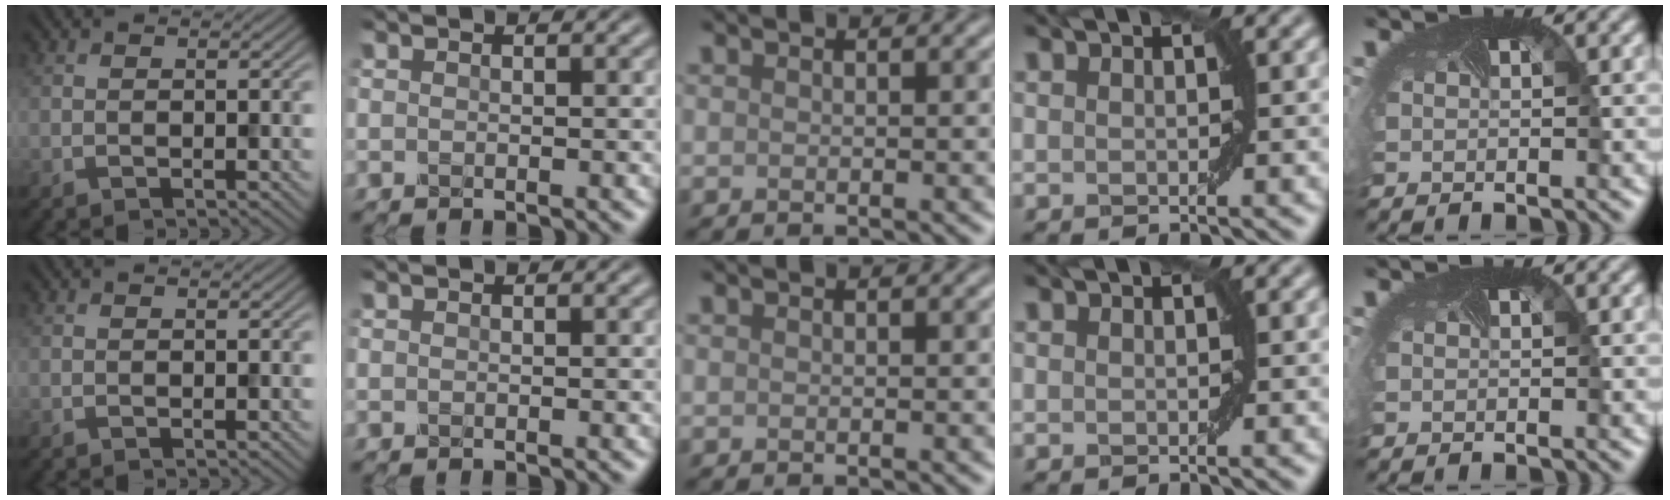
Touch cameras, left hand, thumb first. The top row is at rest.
{}